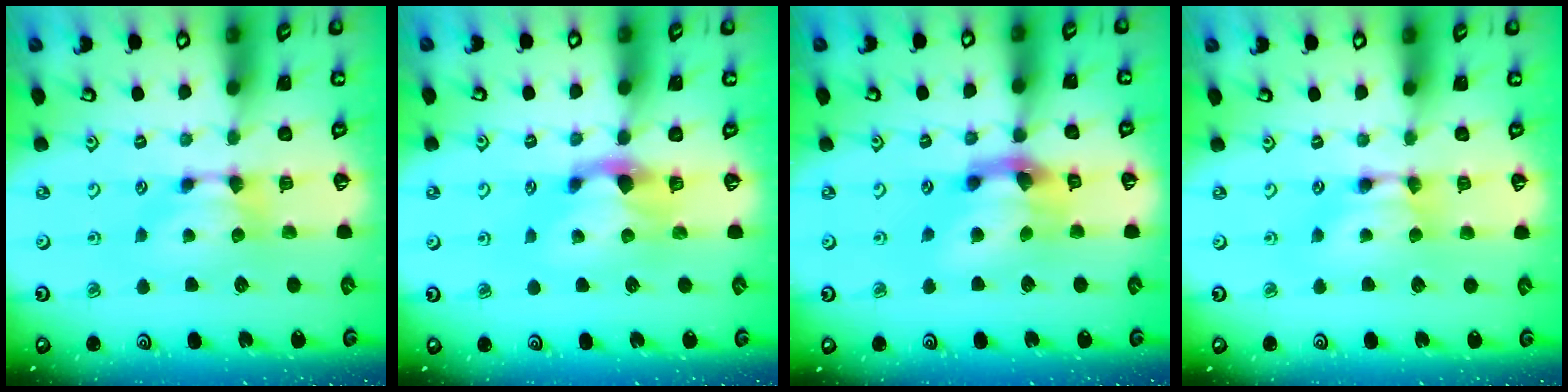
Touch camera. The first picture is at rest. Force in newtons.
{"total": 1.7, "press": 1.0, "slide": 1.4}
{"total": 5.8, "press": 5.3, "slide": 2.4}
{"total": 1.6, "press": 1.6, "slide": 0.1}